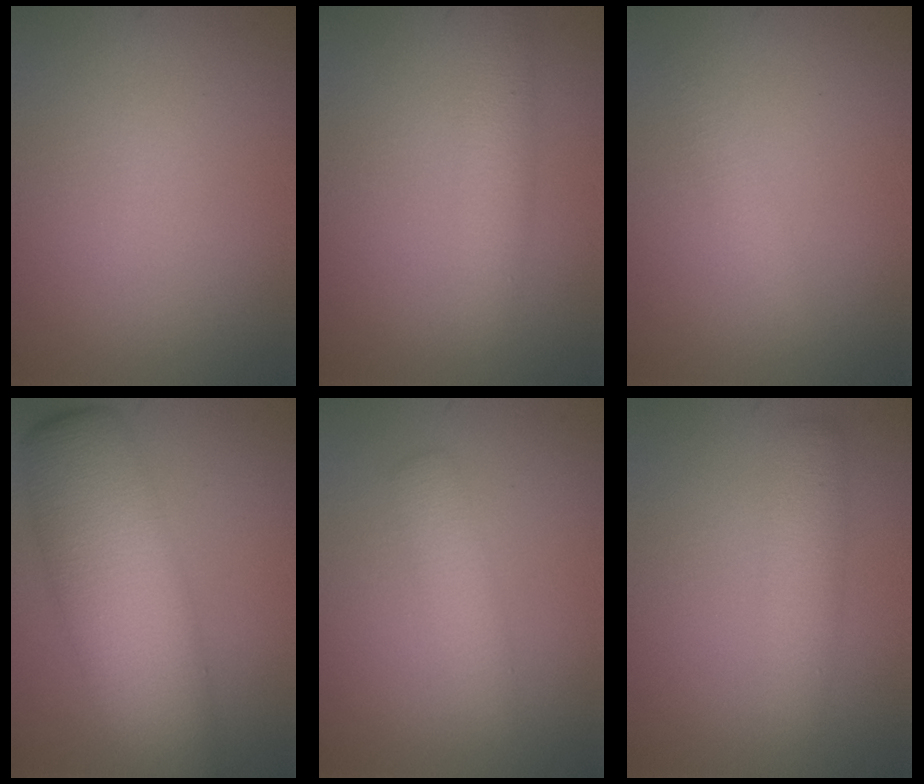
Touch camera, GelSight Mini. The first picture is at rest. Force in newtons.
{"total": 2.5, "press": 2.5, "slide": 0.2}
{"total": 1.1, "press": 1.1, "slide": 0.0}
{"total": 11.0, "press": 11.0, "slide": 0.4}
{"total": 2.4, "press": 2.4, "slide": 0.0}
{"total": 2.9, "press": 2.9, "slide": 0.1}